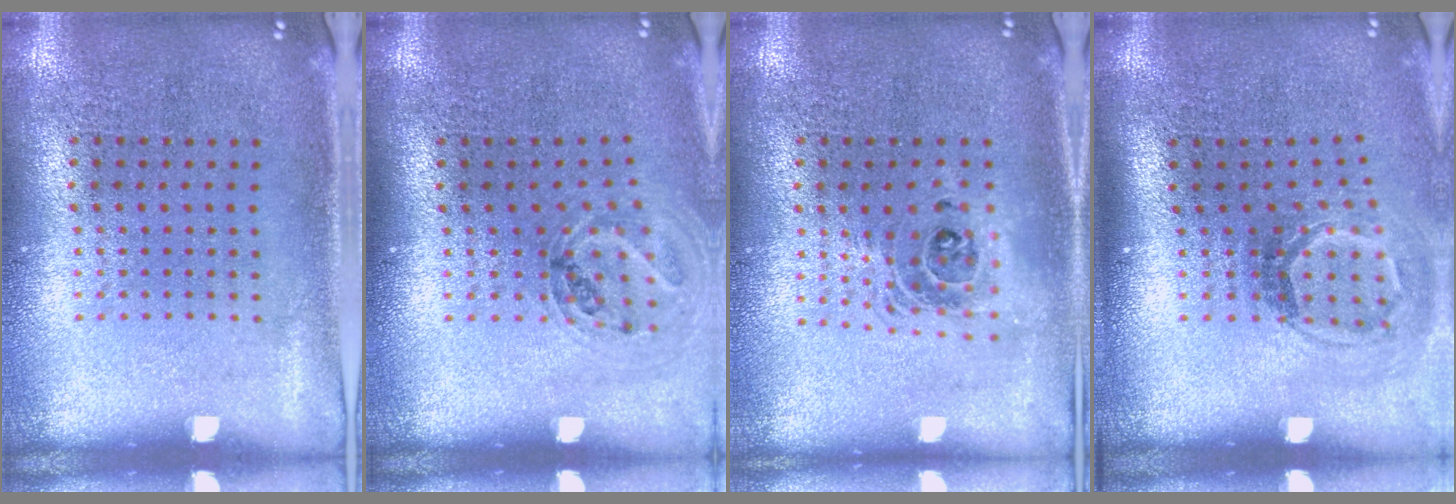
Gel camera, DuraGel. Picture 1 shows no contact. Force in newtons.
{"total": 1.1, "press": 1.1, "slide": 0.2}
{"total": 1.4, "press": 1.2, "slide": 0.8}
{"total": 1.7, "press": 1.2, "slide": 1.3}